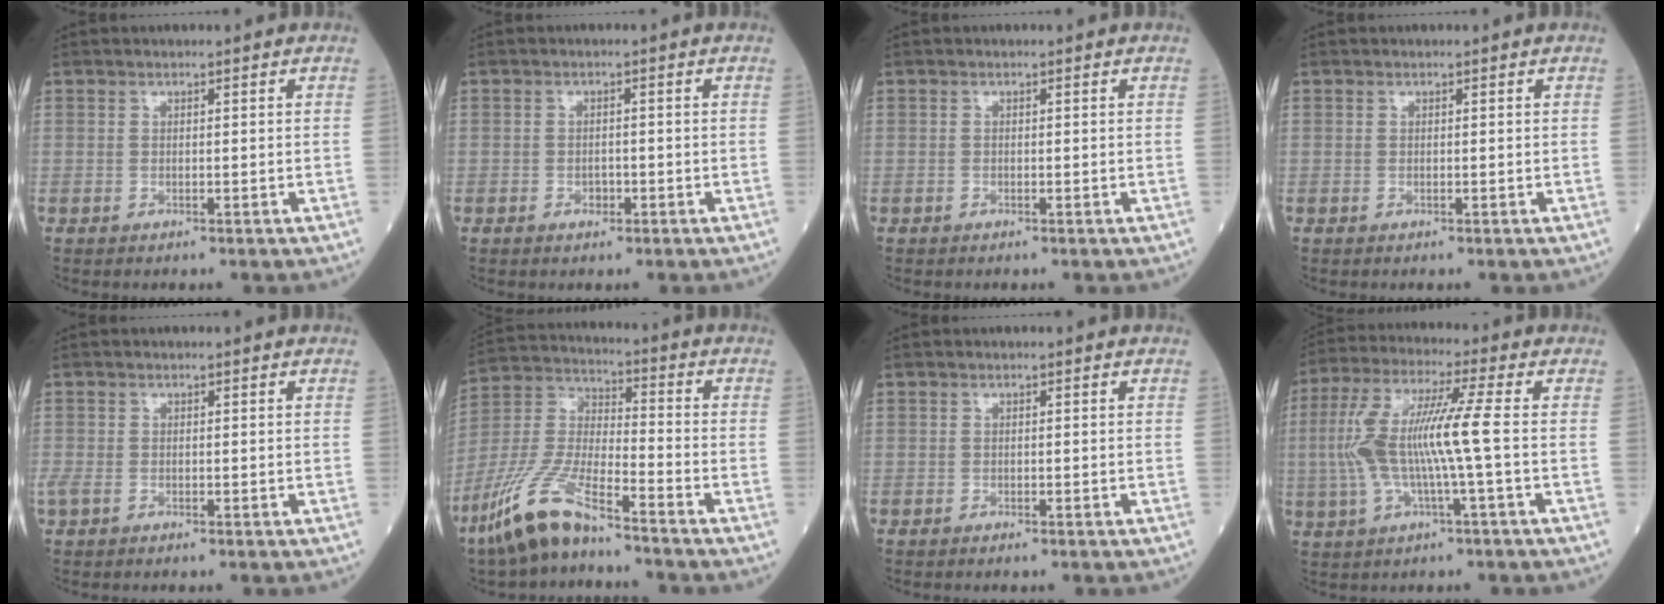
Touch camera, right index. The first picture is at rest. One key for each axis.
{"total": 1.6, "fx": -0.7, "fy": 1.0, "fz": 1.0, "tx": -0.015, "ty": 0.003, "tz": -0.010}
{"total": 0.0}
{"total": 0.0}
{"total": 2.4, "fx": -1.3, "fy": 1.2, "fz": 1.5, "tx": -0.046, "ty": -0.005, "tz": -0.023}
{"total": 12.6, "fx": -9.2, "fy": 2.4, "fz": 8.4, "tx": -0.195, "ty": -0.016, "tz": -0.183}
{"total": 0.6, "fx": -0.5, "fy": 0.0, "fz": 0.3, "tx": -0.009, "ty": -0.001, "tz": -0.008}
{"total": 11.3, "fx": -0.7, "fy": 0.2, "fz": 11.3, "tx": -0.240, "ty": 0.019, "tz": -0.018}